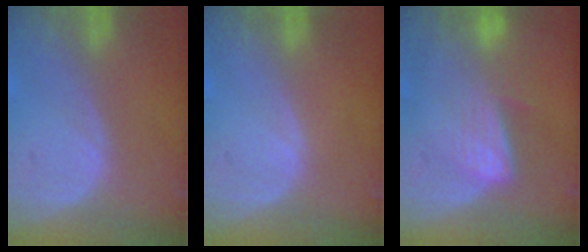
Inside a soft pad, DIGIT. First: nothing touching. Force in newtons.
{"total": 0.0}
{"total": 7.1, "press": 6.0, "slide": 3.9}